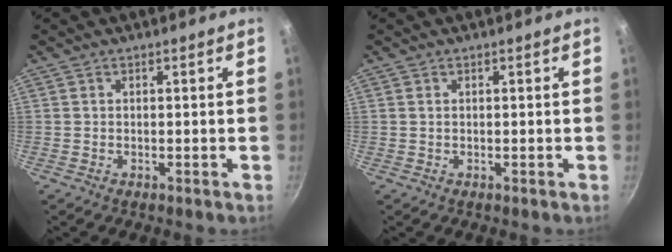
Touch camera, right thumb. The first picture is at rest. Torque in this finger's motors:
{"motor_torque": [-0.03, 0.28, -0.33, 0.15, 0.06]}